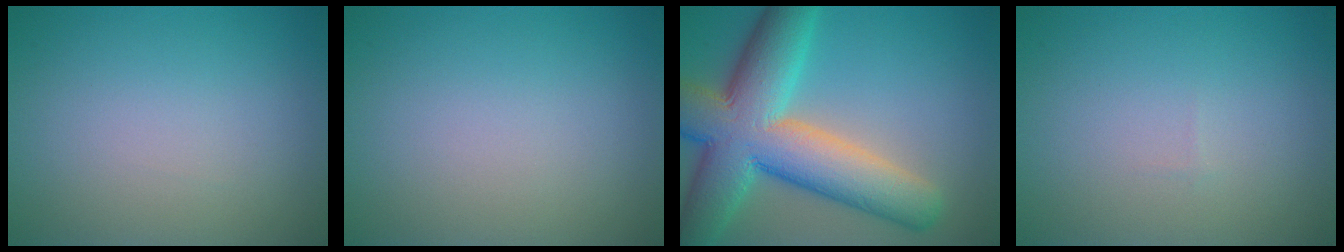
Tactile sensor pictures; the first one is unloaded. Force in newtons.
{"total": 0.0}
{"total": 12.6, "press": 12.5, "slide": 0.6}
{"total": 0.0}